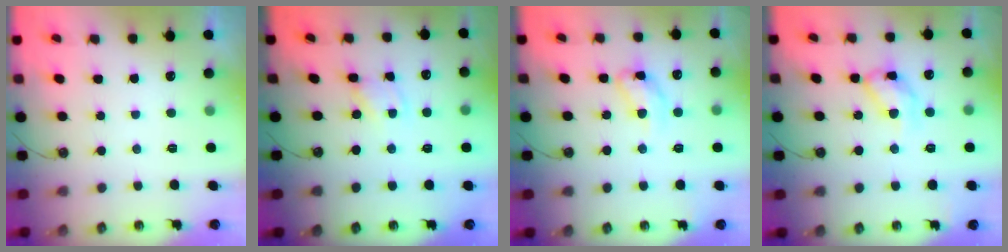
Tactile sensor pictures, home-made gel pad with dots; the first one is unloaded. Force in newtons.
{"total": 1.6, "press": 1.6, "slide": 0.2}
{"total": 11.4, "press": 11.3, "slide": 0.8}
{"total": 13.2, "press": 13.2, "slide": 0.6}